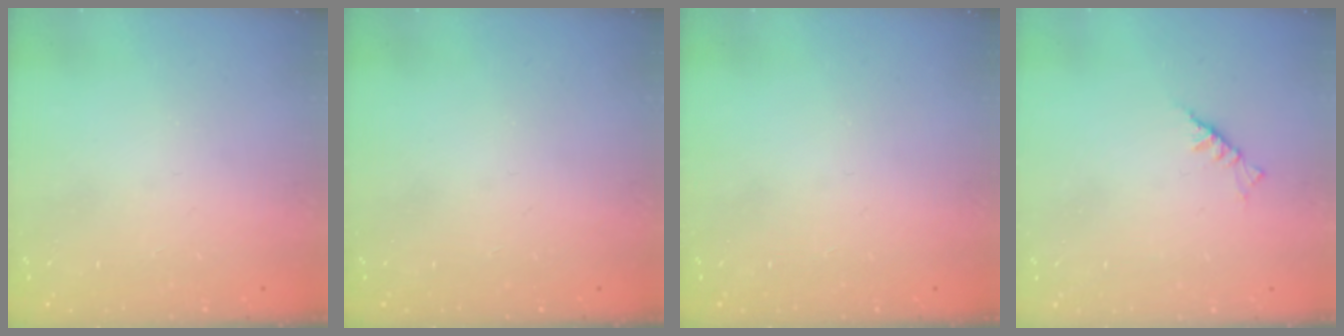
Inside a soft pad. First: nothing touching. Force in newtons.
{"total": 0.0}
{"total": 0.0}
{"total": 2.3, "press": 2.2, "slide": 0.5}